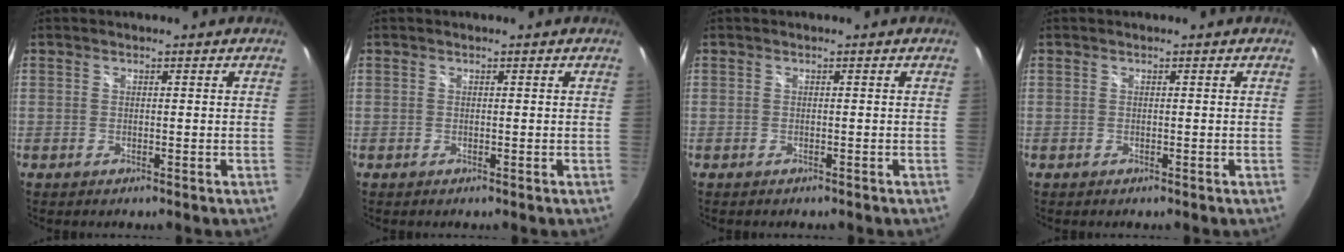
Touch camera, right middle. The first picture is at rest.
{"total": 0.0}
{"total": 0.5, "force": [-0.5, 0.2, 0.1], "torque": [-0.001, -0.003, -0.008]}
{"total": 0.0}